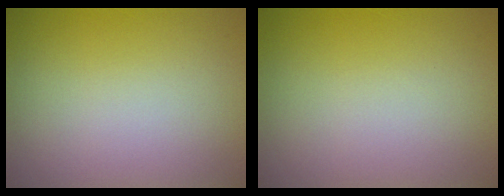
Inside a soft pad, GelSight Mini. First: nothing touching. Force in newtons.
{"total": 0.0}